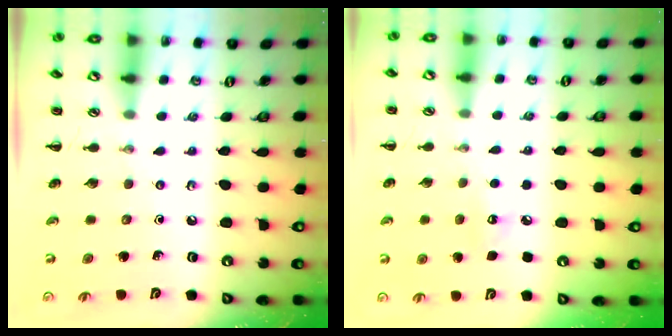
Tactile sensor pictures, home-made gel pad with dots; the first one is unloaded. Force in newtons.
{"total": 5.2, "press": 5.1, "slide": 1.3}